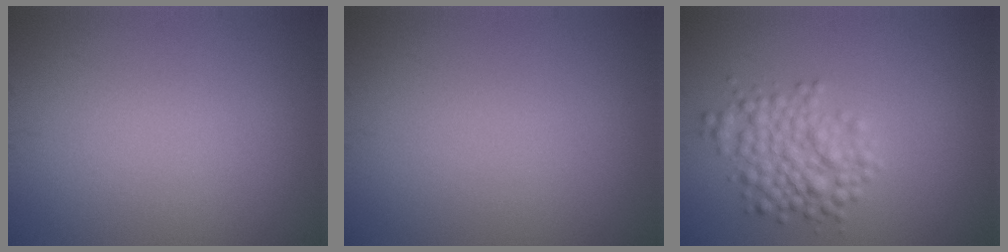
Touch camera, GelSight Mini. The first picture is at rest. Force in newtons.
{"total": 0.0}
{"total": 3.9, "press": 3.9, "slide": 0.2}